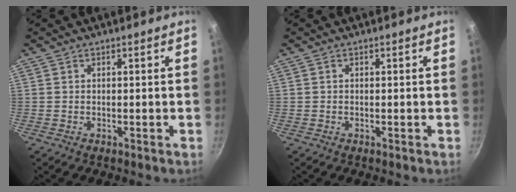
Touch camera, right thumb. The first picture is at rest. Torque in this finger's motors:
{"motor_torque": [-0.34, 0.02, -0.23, 0.13, -0.01]}